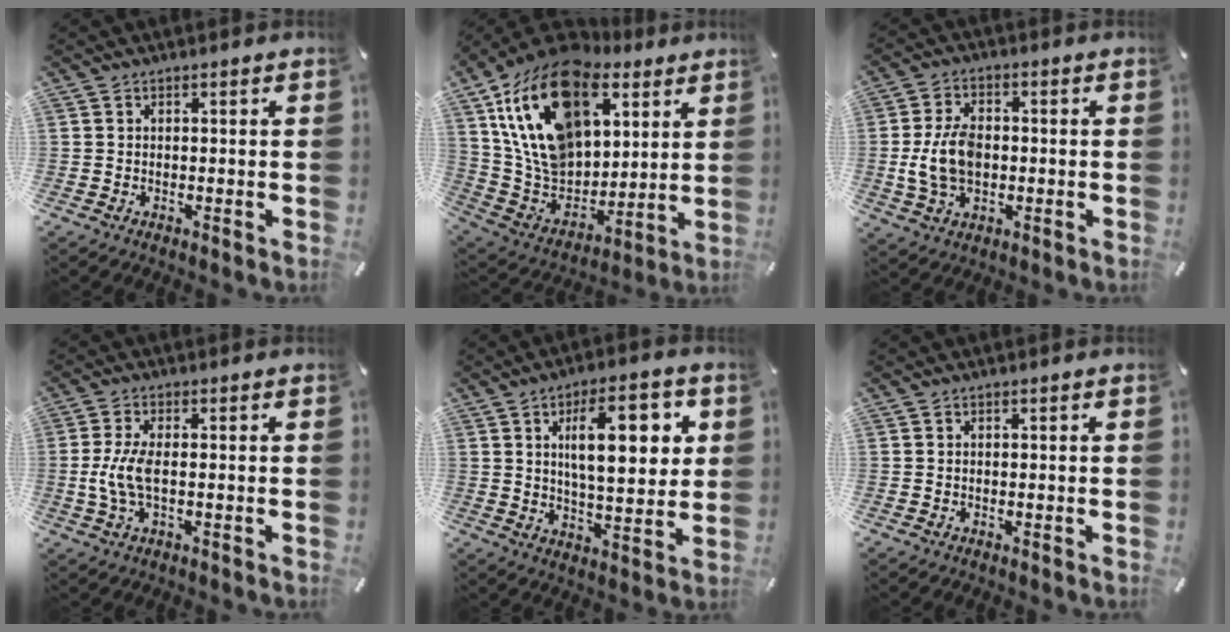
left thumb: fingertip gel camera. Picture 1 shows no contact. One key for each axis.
{"total": 24.5, "fx": 11.2, "fy": 16.4, "fz": 14.3, "tx": -0.284, "ty": -0.062, "tz": 0.204}
{"total": 9.9, "fx": -0.8, "fy": 6.8, "fz": 7.2, "tx": -0.163, "ty": 0.007, "tz": -0.014}
{"total": 6.9, "fx": -0.6, "fy": 2.7, "fz": 6.3, "tx": -0.143, "ty": -0.010, "tz": -0.014}
{"total": 16.3, "fx": 5.5, "fy": 7.0, "fz": 13.7, "tx": -0.201, "ty": -0.004, "tz": 0.084}
{"total": 0.0}